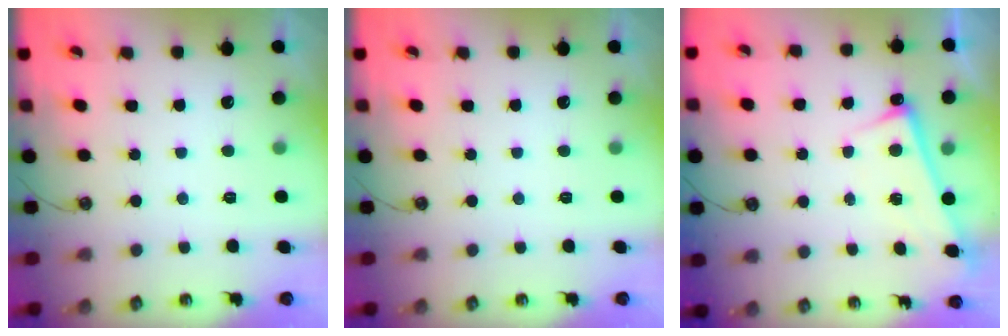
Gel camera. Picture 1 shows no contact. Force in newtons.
{"total": 0.0}
{"total": 2.9, "press": 2.8, "slide": 0.3}